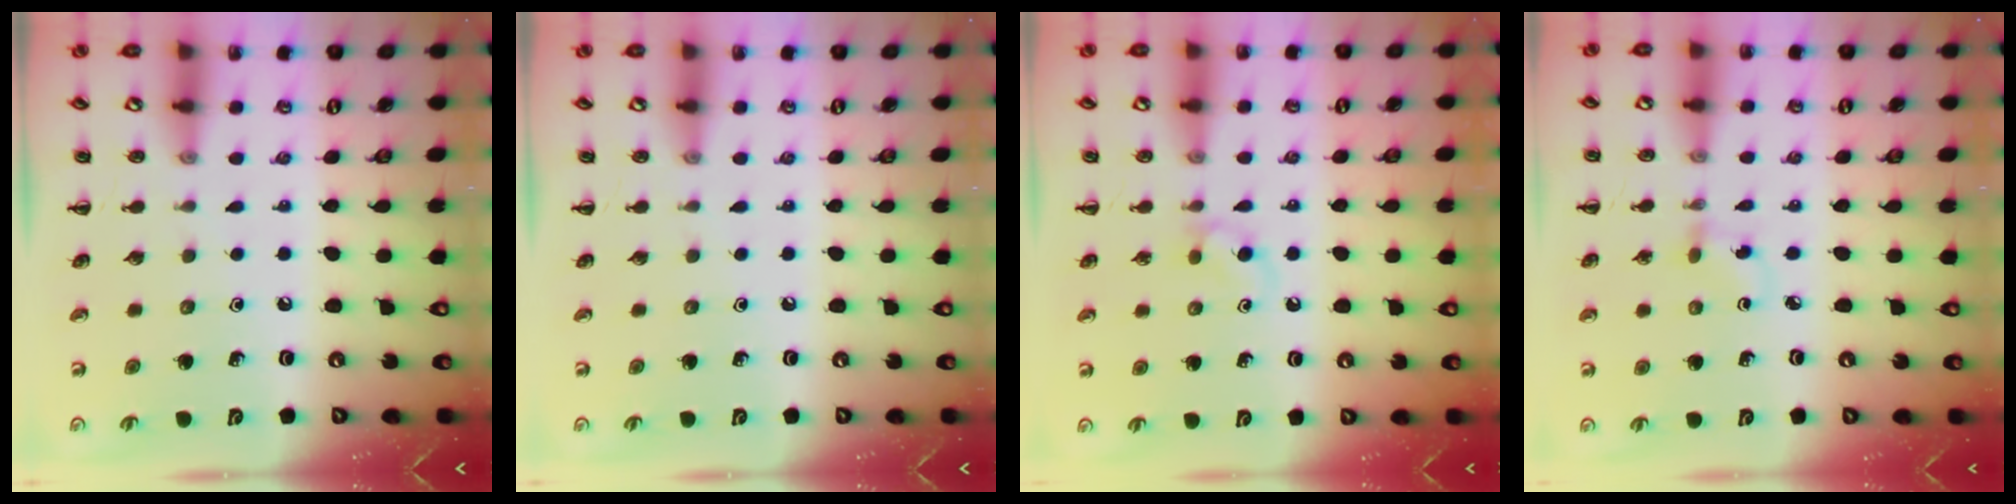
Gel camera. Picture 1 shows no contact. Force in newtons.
{"total": 0.0}
{"total": 4.1, "press": 3.7, "slide": 1.7}
{"total": 1.6, "press": 1.4, "slide": 0.8}